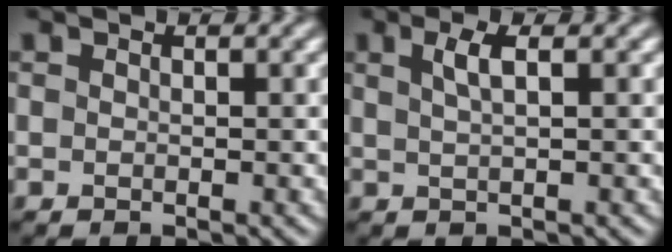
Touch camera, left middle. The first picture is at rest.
{"total": 2.1, "force": [0.9, 0.6, 1.9], "torque": [-0.030, 0.004, 0.013]}